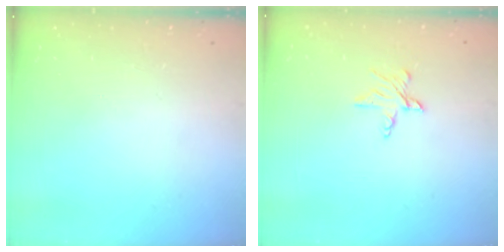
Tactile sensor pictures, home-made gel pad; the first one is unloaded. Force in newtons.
{"total": 5.9, "press": 5.8, "slide": 0.5}